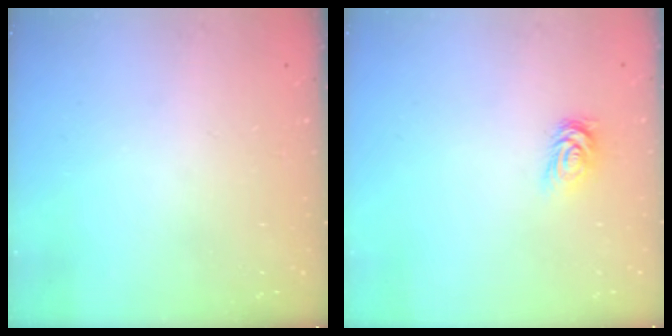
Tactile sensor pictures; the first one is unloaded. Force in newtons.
{"total": 3.2, "press": 3.1, "slide": 0.4}